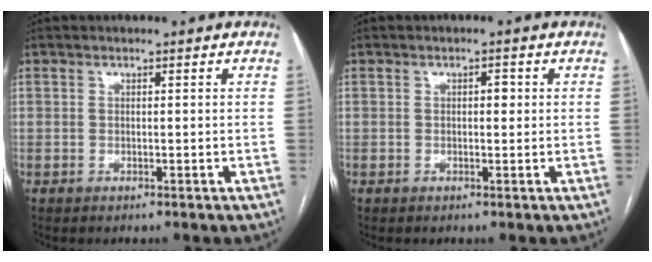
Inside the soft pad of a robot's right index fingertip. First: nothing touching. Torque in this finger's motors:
{"motor_torque": [0.11, 0.06, 0.02, 0.01]}